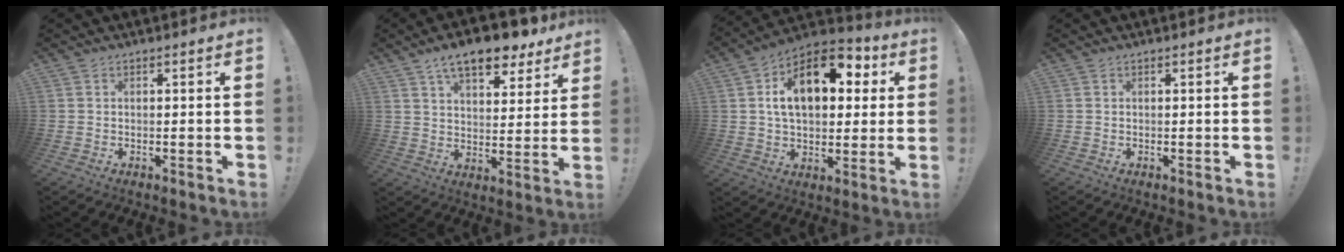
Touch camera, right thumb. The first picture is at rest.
{"total": 13.5, "force": [9.5, 5.1, 8.0], "torque": [-0.120, -0.059, 0.164]}
{"total": 18.1, "force": [5.4, 10.9, 13.5], "torque": [-0.208, -0.012, 0.088]}
{"total": 0.0}